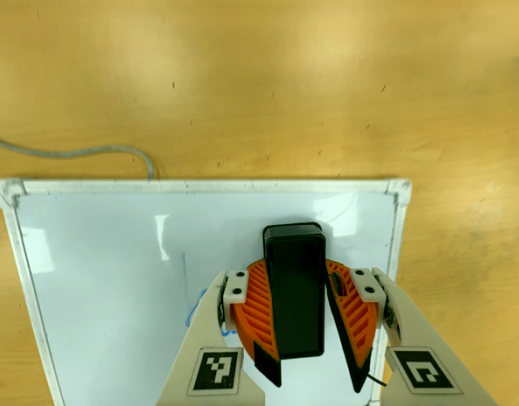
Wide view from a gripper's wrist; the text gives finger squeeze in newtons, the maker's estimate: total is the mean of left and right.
{"total": 10.0, "left": 11.2, "right": 8.8}